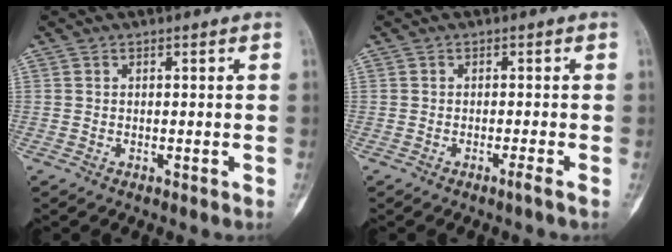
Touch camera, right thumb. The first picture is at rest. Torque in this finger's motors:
{"motor_torque": [0.20, -0.17, -0.03, -0.03, 0.09]}